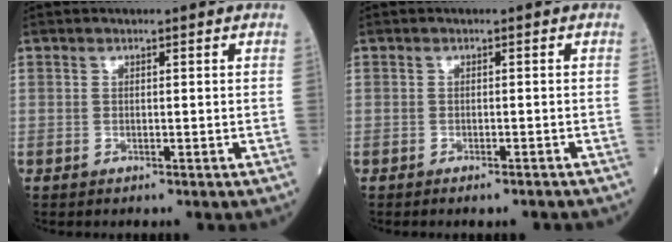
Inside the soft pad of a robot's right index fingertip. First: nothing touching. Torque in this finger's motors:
{"motor_torque": [-0.24, -0.07, 0.08, -0.01]}